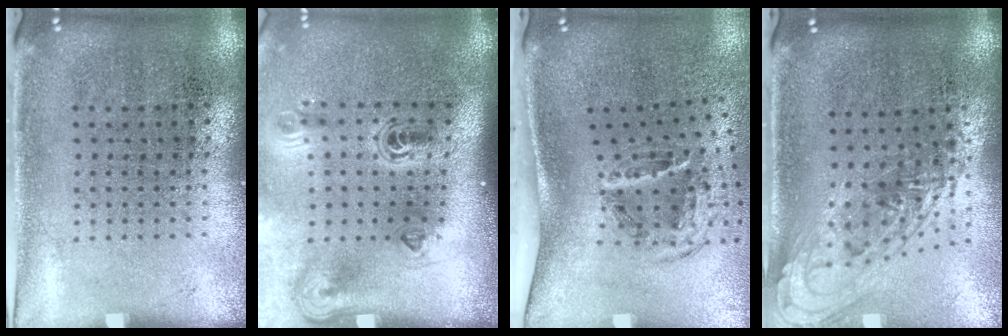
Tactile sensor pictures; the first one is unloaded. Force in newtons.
{"total": 2.3, "press": 1.5, "slide": 1.7}
{"total": 2.0, "press": 1.2, "slide": 1.5}
{"total": 1.3, "press": 1.2, "slide": 0.5}